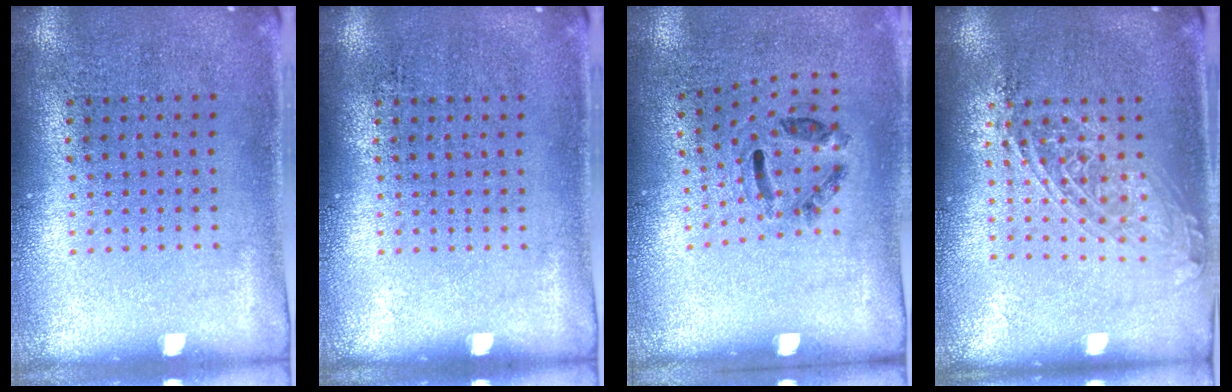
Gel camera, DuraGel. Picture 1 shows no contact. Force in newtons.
{"total": 0.0}
{"total": 1.3, "press": 0.6, "slide": 1.1}
{"total": 1.6, "press": 1.3, "slide": 0.8}